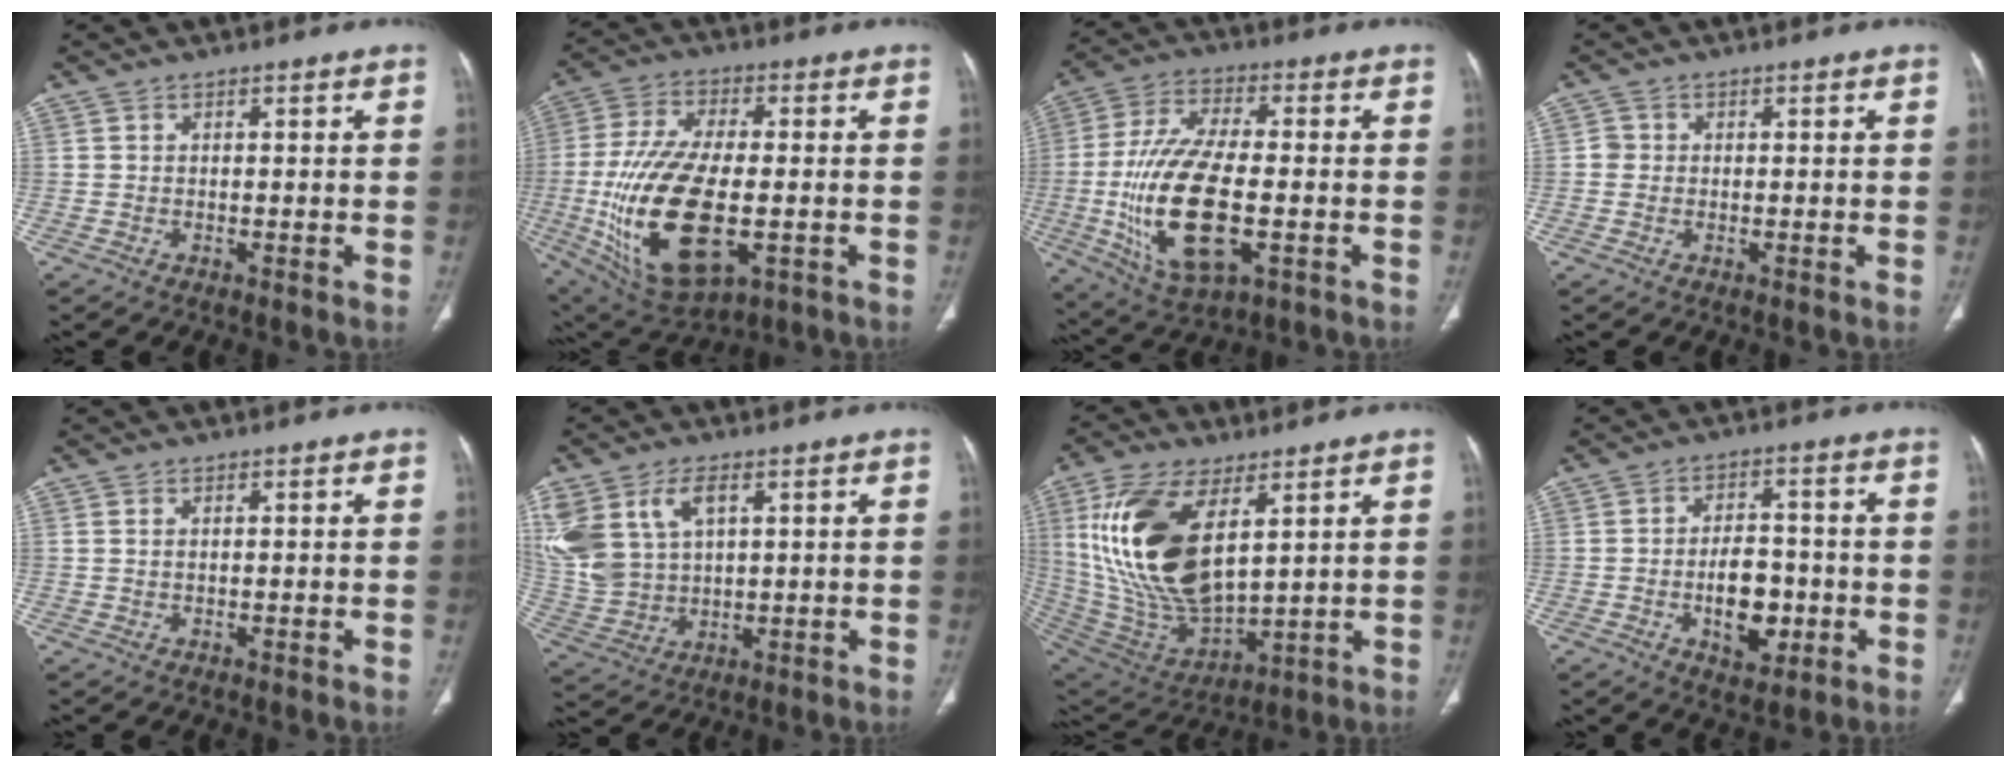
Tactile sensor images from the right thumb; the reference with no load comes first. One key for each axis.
{"total": 22.9, "fx": -4.1, "fy": 10.9, "fz": 19.7, "tx": -0.397, "ty": -0.010, "tz": -0.049}
{"total": 19.7, "fx": -3.6, "fy": 8.5, "fz": 17.4, "tx": -0.353, "ty": 0.003, "tz": -0.052}
{"total": 1.3, "fx": -0.1, "fy": 1.2, "fz": 0.3, "tx": 0.000, "ty": 0.004, "tz": -0.003}
{"total": 0.6, "fx": 0.2, "fy": 0.3, "fz": 0.5, "tx": -0.014, "ty": 0.004, "tz": 0.006}
{"total": 15.4, "fx": 5.8, "fy": 10.0, "fz": 10.2, "tx": -0.240, "ty": -0.007, "tz": 0.128}
{"total": 22.6, "fx": 6.9, "fy": 11.0, "fz": 18.5, "tx": -0.361, "ty": -0.033, "tz": 0.142}
{"total": 9.4, "fx": -2.3, "fy": 5.6, "fz": 7.2, "tx": -0.087, "ty": 0.015, "tz": -0.029}